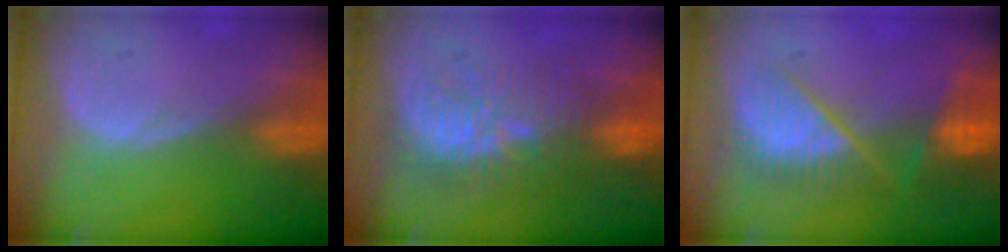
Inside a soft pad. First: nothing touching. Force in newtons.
{"total": 9.2, "press": 8.8, "slide": 2.6}
{"total": 9.7, "press": 8.3, "slide": 5.0}